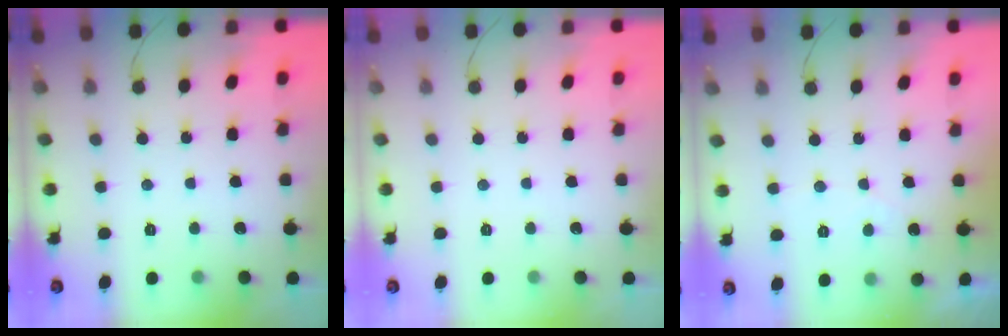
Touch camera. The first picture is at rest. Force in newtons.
{"total": 0.0}
{"total": 2.2, "press": 2.2, "slide": 0.1}